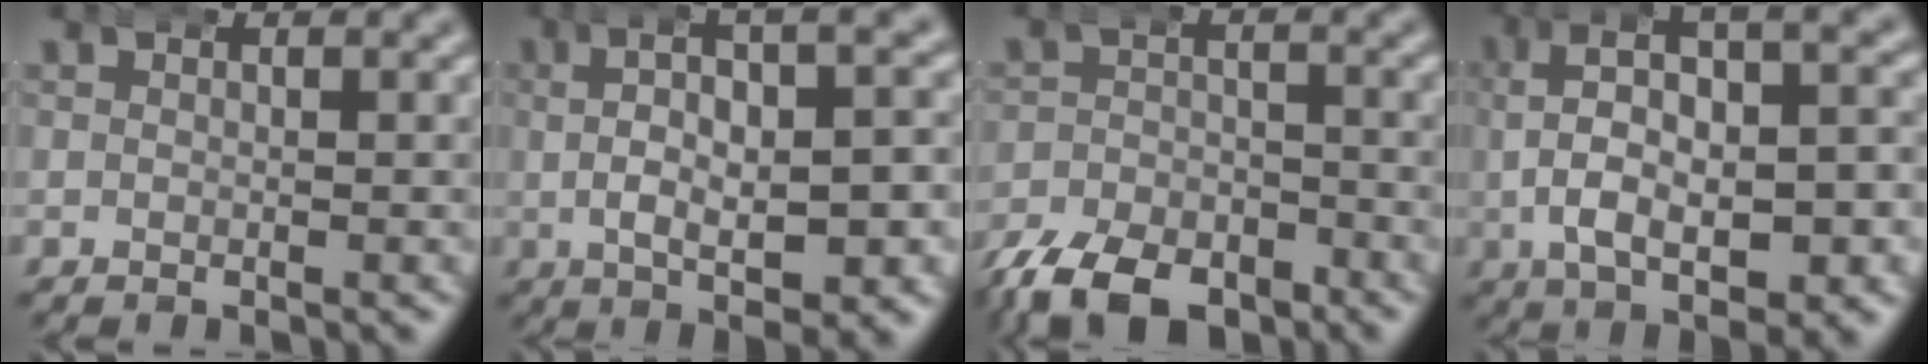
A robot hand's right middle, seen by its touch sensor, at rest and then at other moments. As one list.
[{"total": 7.2, "force": [1.6, 2.2, 6.6], "torque": [-0.081, 0.018, 0.020]}, {"total": 7.7, "force": [-6.1, 3.5, 3.0], "torque": [-0.035, -0.016, -0.103]}, {"total": 7.8, "force": [0.6, 3.6, 6.9], "torque": [-0.112, 0.000, 0.011]}]